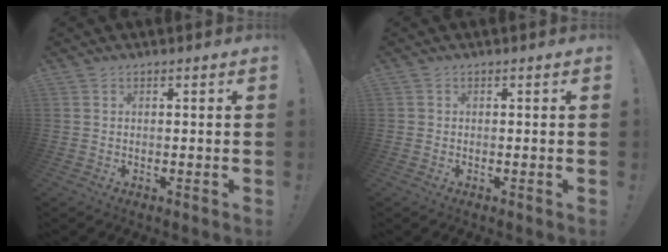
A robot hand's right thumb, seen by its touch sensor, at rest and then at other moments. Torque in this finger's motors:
{"motor_torque": [-0.01, 0.13, -0.09, 0.01, 0.00]}